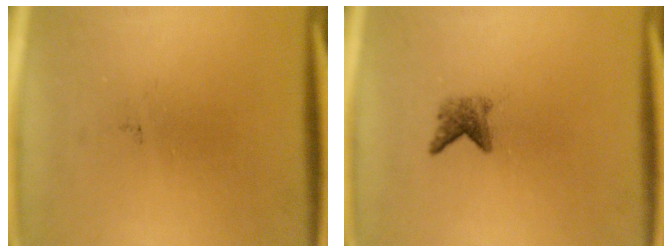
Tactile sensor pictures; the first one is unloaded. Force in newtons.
{"total": 2.1}